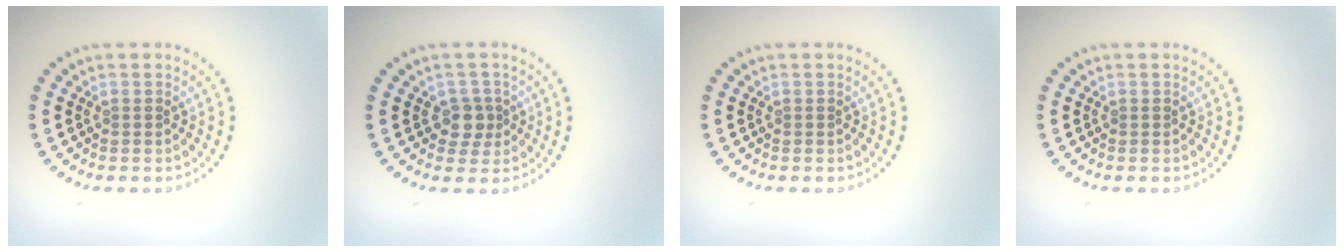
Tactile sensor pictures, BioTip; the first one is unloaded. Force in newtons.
{"total": 2.0, "press": 1.7, "slide": 1.0}
{"total": 0.0}
{"total": 0.0}